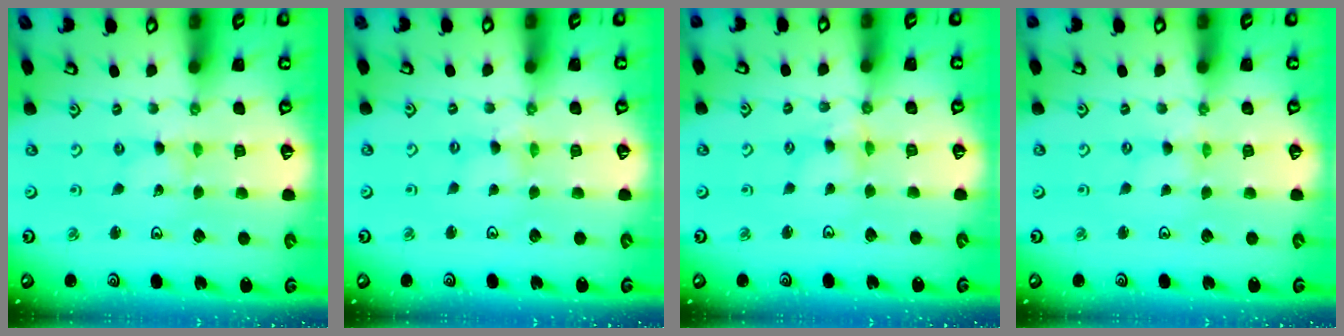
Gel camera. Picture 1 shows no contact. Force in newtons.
{"total": 0.8, "press": 0.8, "slide": 0.2}
{"total": 3.5, "press": 3.5, "slide": 0.3}
{"total": 0.0}